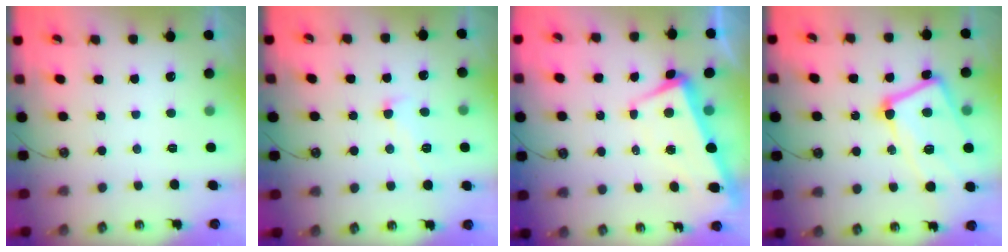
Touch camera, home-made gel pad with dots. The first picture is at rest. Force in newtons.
{"total": 1.6, "press": 1.4, "slide": 0.8}
{"total": 1.6, "press": 1.3, "slide": 0.9}
{"total": 15.9, "press": 15.8, "slide": 2.1}